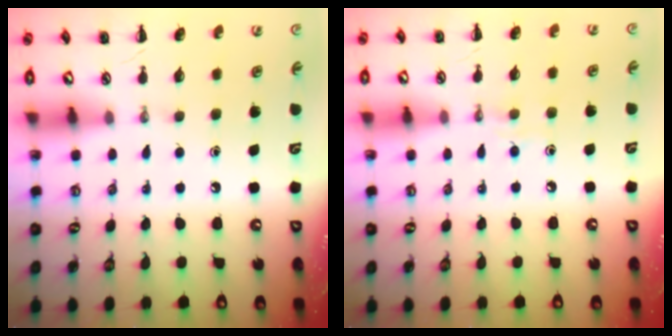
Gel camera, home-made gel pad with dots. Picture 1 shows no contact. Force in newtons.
{"total": 3.6, "press": 3.5, "slide": 1.0}